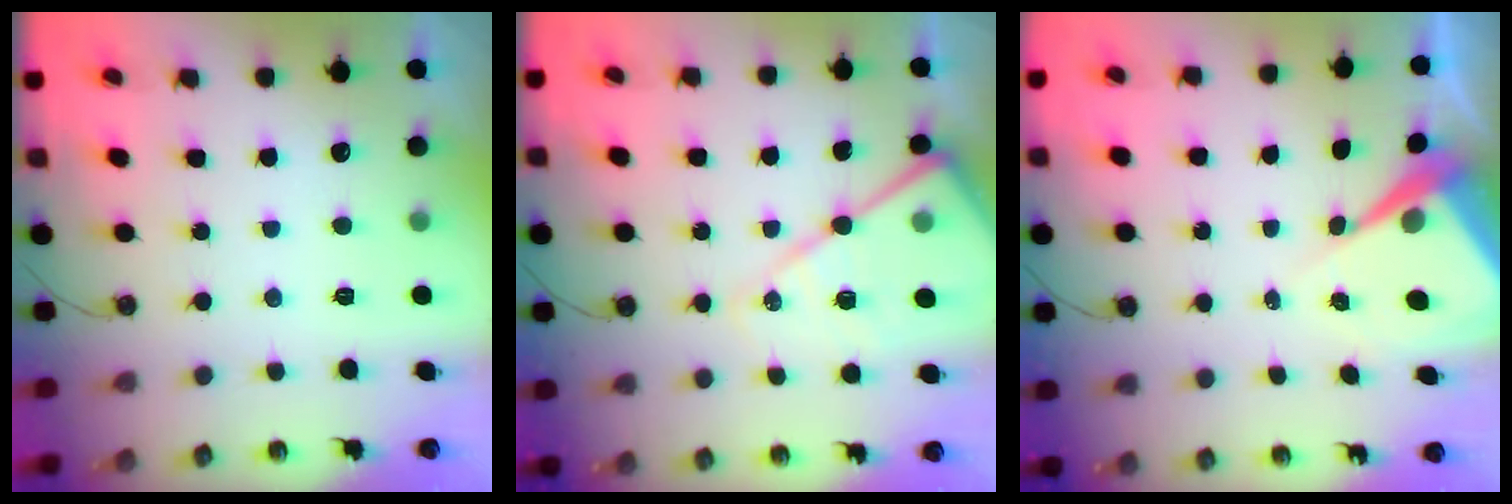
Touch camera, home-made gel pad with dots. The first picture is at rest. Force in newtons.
{"total": 16.4, "press": 16.4, "slide": 1.4}
{"total": 8.2, "press": 8.2, "slide": 0.8}